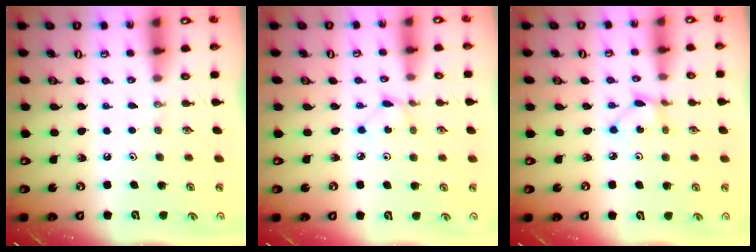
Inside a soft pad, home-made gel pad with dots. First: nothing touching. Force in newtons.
{"total": 1.1, "press": 1.1, "slide": 0.1}
{"total": 1.9, "press": 1.9, "slide": 0.2}